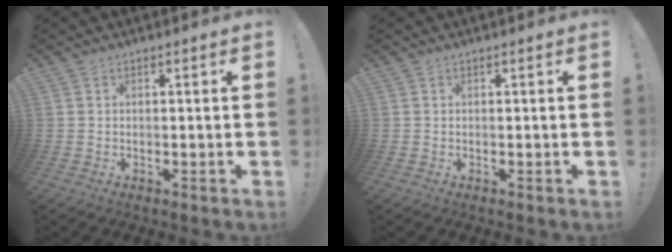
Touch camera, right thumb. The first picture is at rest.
{"total": 0.0}